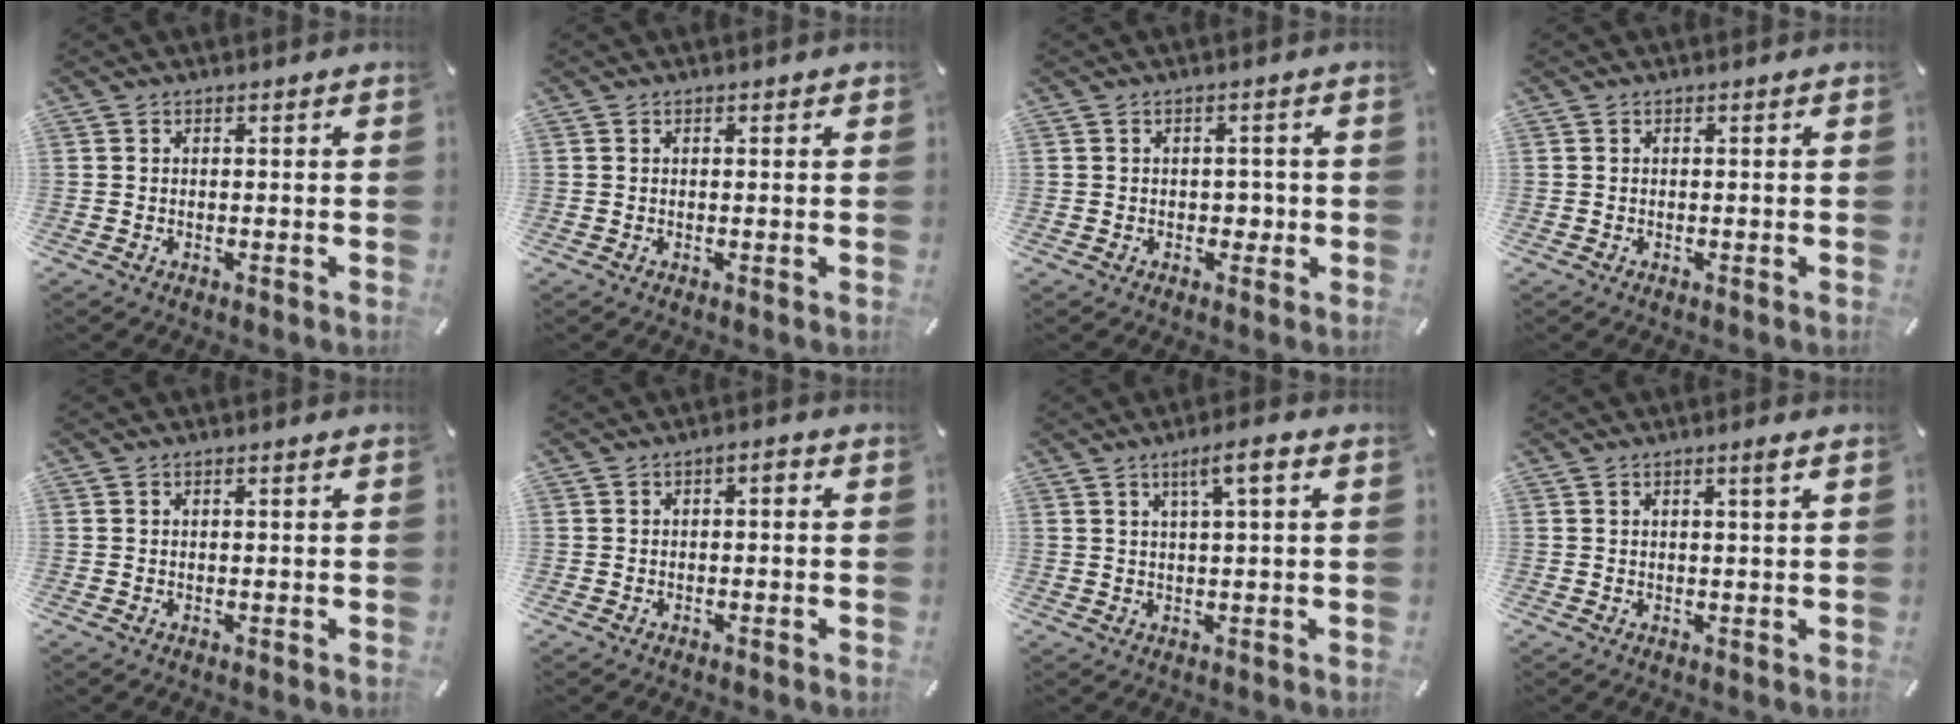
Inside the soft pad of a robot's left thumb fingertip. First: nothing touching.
{"total": 0.0}
{"total": 2.3, "force": [-0.3, 2.0, 1.2], "torque": [-0.015, 0.001, -0.010]}
{"total": 0.0}
{"total": 0.6, "force": [0.2, 0.1, 0.6], "torque": [-0.010, 0.001, 0.003]}
{"total": 1.7, "force": [-0.4, 1.2, 1.1], "torque": [-0.015, 0.007, -0.015]}
{"total": 4.9, "force": [2.4, 1.2, 4.1], "torque": [-0.069, -0.002, 0.036]}
{"total": 1.9, "force": [1.0, -0.1, 1.6], "torque": [-0.033, -0.002, 0.016]}